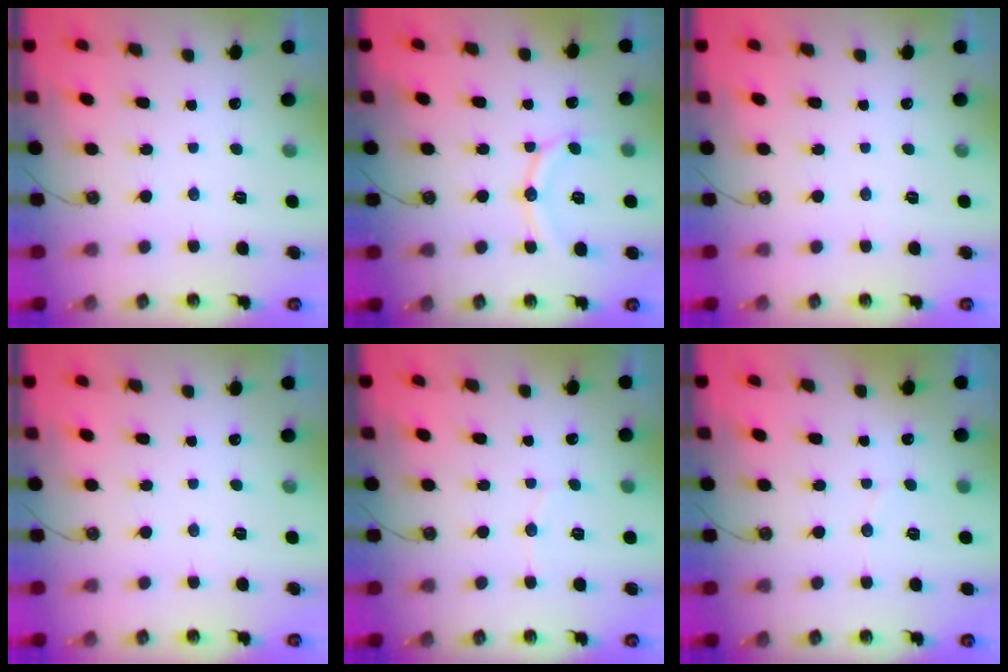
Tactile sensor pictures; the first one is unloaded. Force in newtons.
{"total": 11.5, "press": 11.5, "slide": 1.0}
{"total": 0.0}
{"total": 0.0}
{"total": 4.6, "press": 4.6, "slide": 0.6}
{"total": 2.2, "press": 2.0, "slide": 0.9}